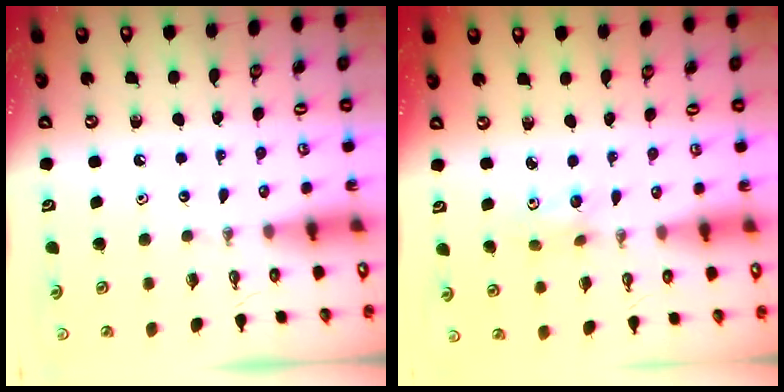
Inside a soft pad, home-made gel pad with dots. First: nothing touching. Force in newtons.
{"total": 6.2, "press": 5.5, "slide": 2.9}